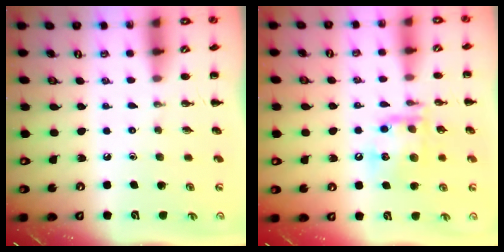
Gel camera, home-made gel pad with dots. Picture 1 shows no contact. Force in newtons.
{"total": 15.0, "press": 14.8, "slide": 2.2}